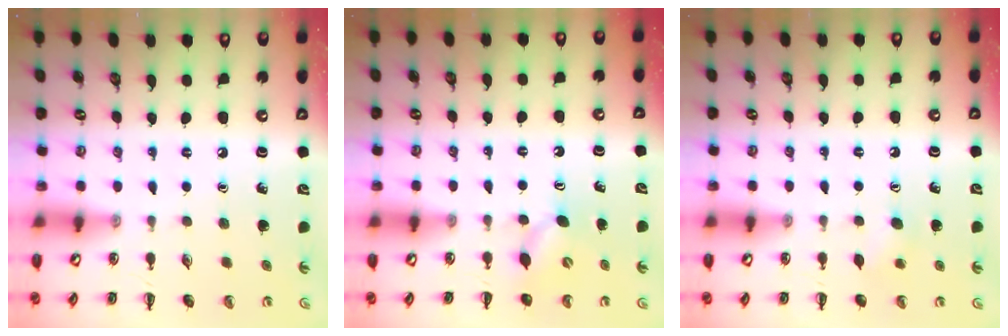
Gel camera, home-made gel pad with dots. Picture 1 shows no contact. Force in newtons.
{"total": 5.1, "press": 4.9, "slide": 1.4}
{"total": 3.0, "press": 2.9, "slide": 0.8}